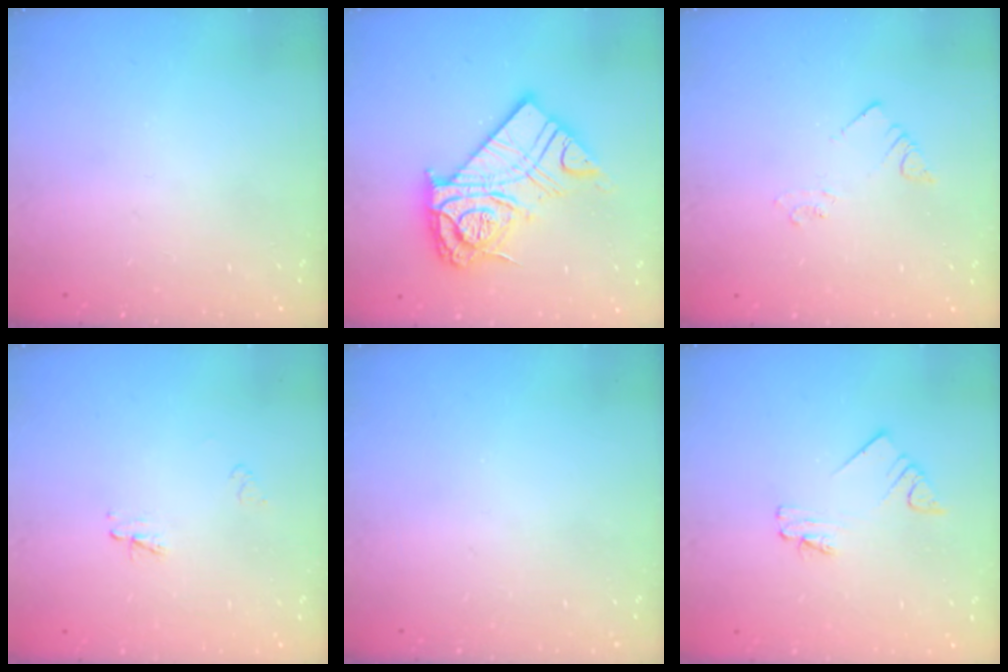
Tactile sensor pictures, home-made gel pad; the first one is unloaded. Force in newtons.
{"total": 20.3, "press": 20.1, "slide": 2.2}
{"total": 2.2, "press": 2.2, "slide": 0.1}
{"total": 2.3, "press": 2.3, "slide": 0.3}
{"total": 0.0}
{"total": 2.0, "press": 2.0, "slide": 0.3}